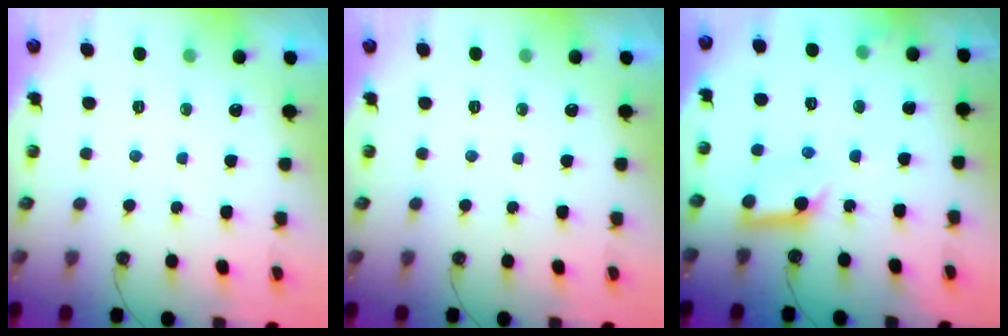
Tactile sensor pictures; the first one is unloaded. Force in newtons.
{"total": 0.0}
{"total": 11.6, "press": 11.5, "slide": 1.4}